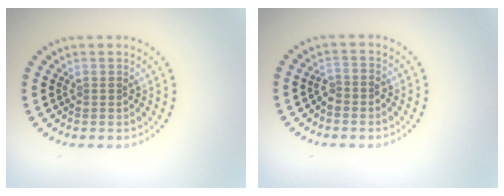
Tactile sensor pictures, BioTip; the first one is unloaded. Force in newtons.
{"total": 1.3, "press": 1.1, "slide": 0.7}